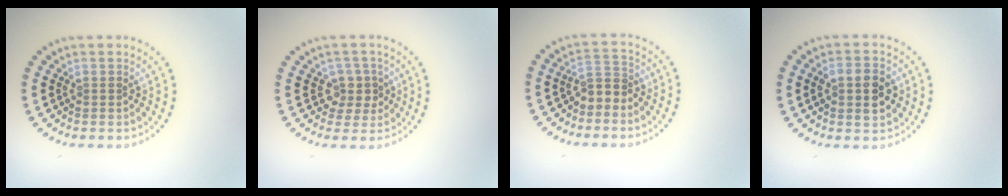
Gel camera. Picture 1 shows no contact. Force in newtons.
{"total": 2.3, "press": 2.0, "slide": 1.1}
{"total": 2.0, "press": 1.8, "slide": 1.0}
{"total": 3.9, "press": 3.8, "slide": 0.3}